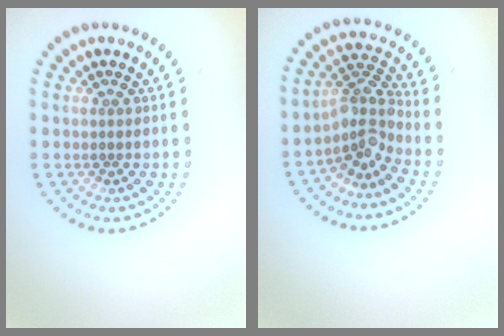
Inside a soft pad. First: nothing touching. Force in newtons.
{"total": 3.6, "press": 2.6, "slide": 2.5}